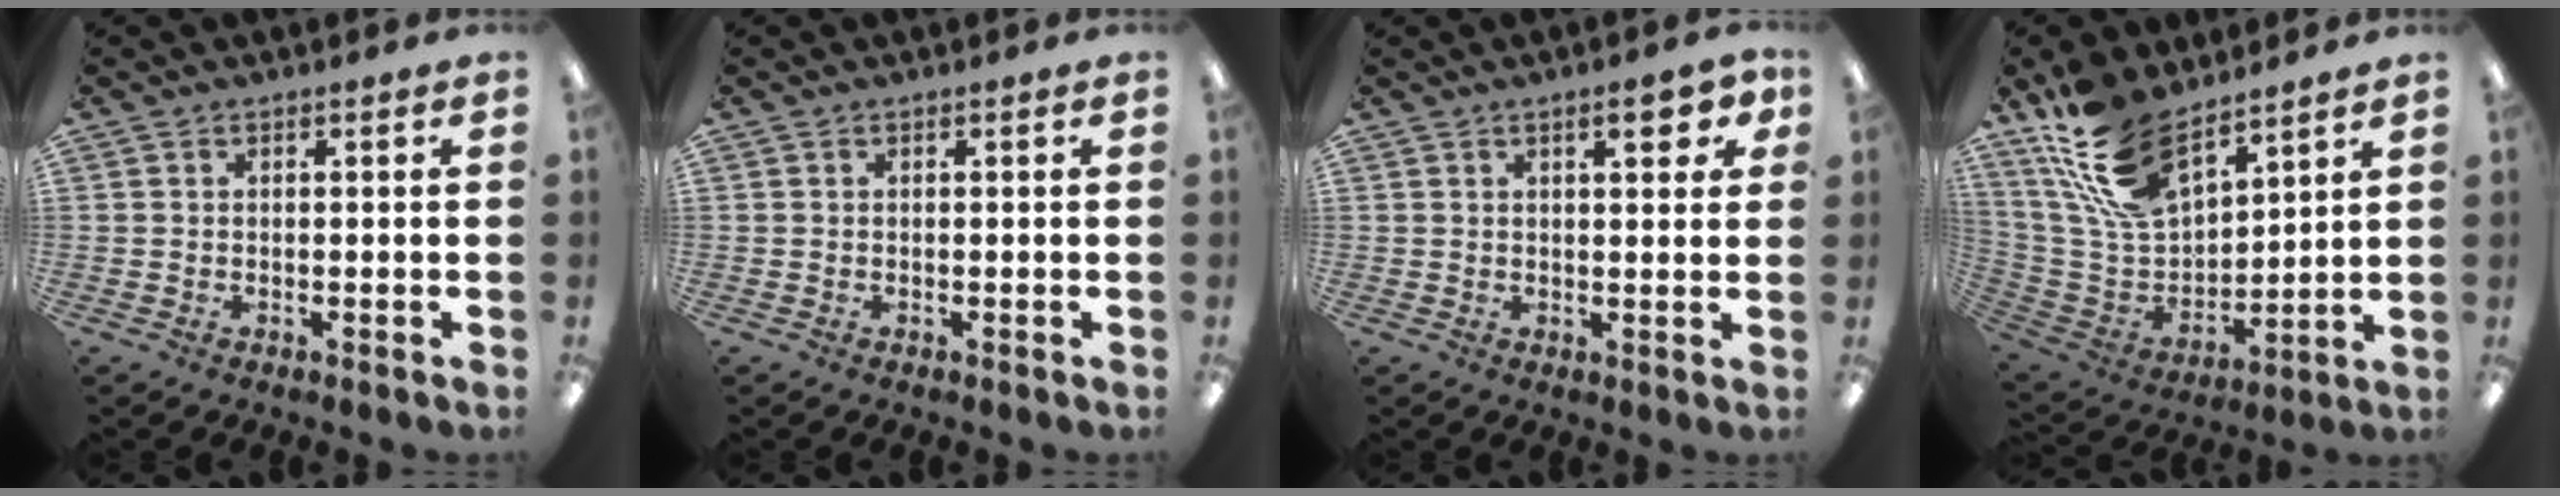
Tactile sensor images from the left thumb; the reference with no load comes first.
{"total": 0.0}
{"total": 6.6, "force": [3.3, 2.4, 5.2], "torque": [-0.059, -0.013, 0.047]}
{"total": 19.1, "force": [13.4, 8.9, 10.2], "torque": [-0.227, -0.060, 0.252]}